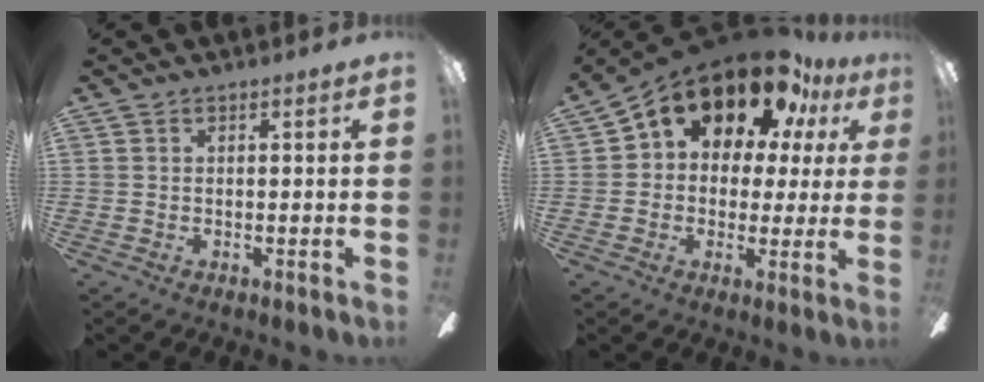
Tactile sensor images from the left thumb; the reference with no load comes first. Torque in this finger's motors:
{"motor_torque": [0.16, 1.24, 1.43, -1.34, 0.15]}